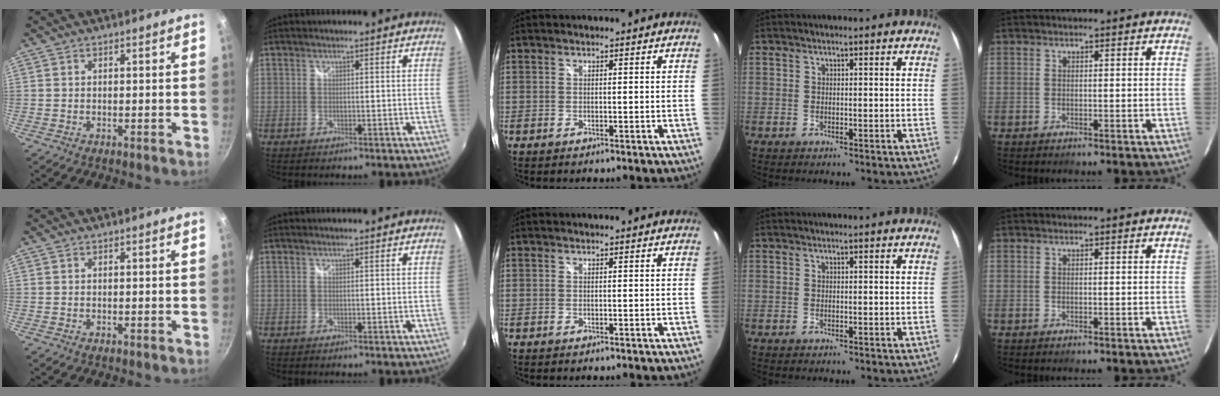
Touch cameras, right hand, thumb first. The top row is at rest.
{}